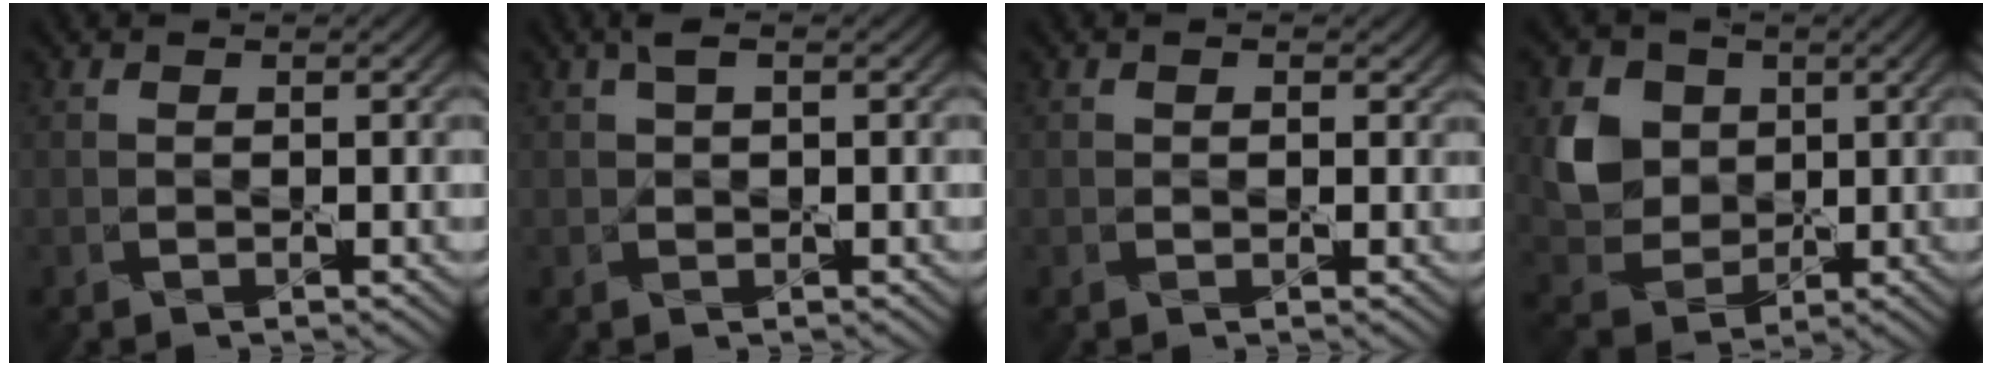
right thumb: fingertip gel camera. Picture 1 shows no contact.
{"total": 1.8, "force": [0.8, 0.9, 1.3], "torque": [-0.027, 0.009, 0.012]}
{"total": 0.8, "force": [0.3, 0.8, 0.2], "torque": [-0.002, -0.001, -0.001]}
{"total": 6.5, "force": [1.7, 5.6, 2.9], "torque": [-0.082, 0.001, 0.027]}